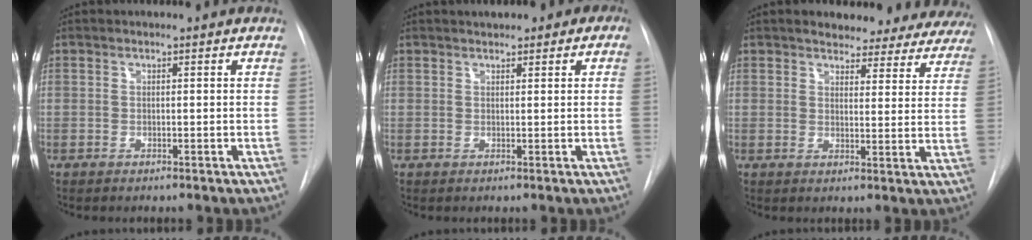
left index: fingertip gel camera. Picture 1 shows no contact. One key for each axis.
{"total": 3.0, "fx": 1.6, "fy": 1.7, "fz": 1.9, "tx": -0.024, "ty": 0.014, "tz": 0.021}
{"total": 17.1, "fx": 15.4, "fy": 5.8, "fz": 4.6, "tx": -0.035, "ty": -0.027, "tz": 0.159}